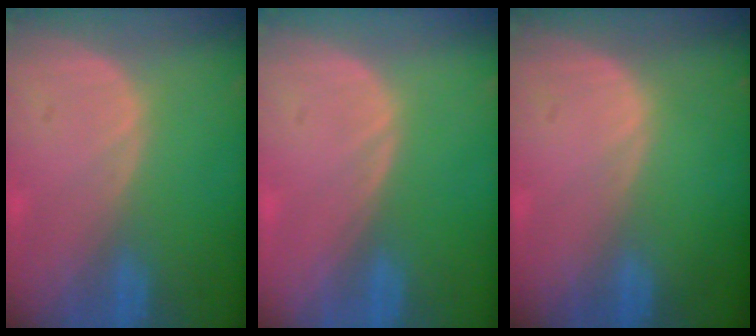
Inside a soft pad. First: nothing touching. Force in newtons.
{"total": 0.0}
{"total": 0.0}